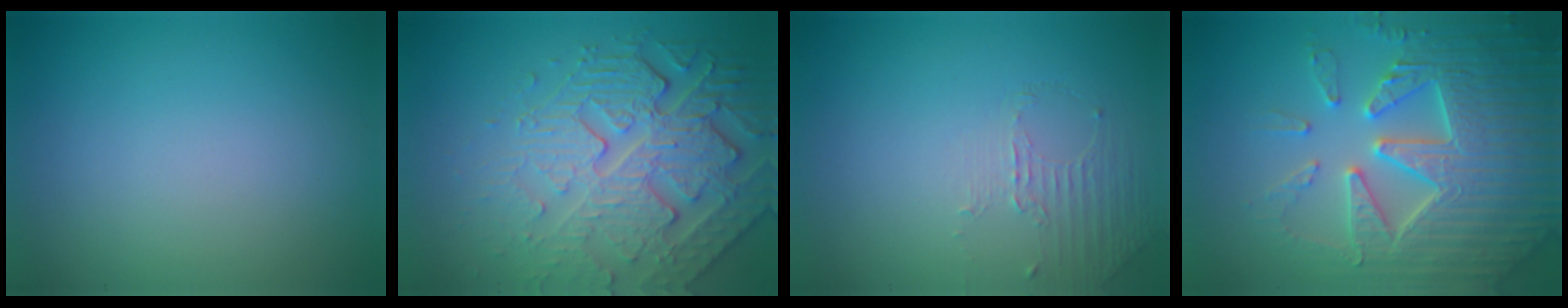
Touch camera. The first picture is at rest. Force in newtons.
{"total": 6.6, "press": 5.4, "slide": 3.9}
{"total": 1.2, "press": 0.4, "slide": 1.1}
{"total": 7.7, "press": 7.5, "slide": 1.6}